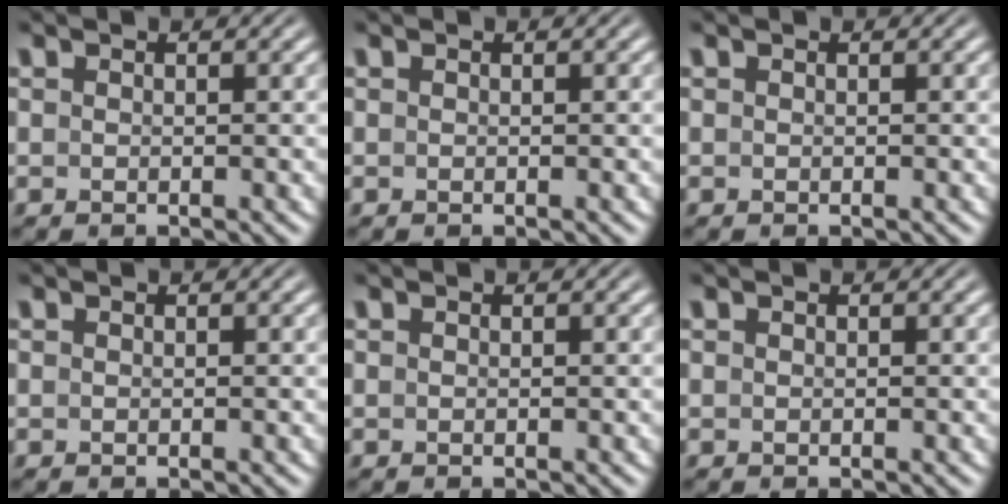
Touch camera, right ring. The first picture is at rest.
{"total": 0.0}
{"total": 0.0}
{"total": 0.0}
{"total": 0.0}
{"total": 0.0}